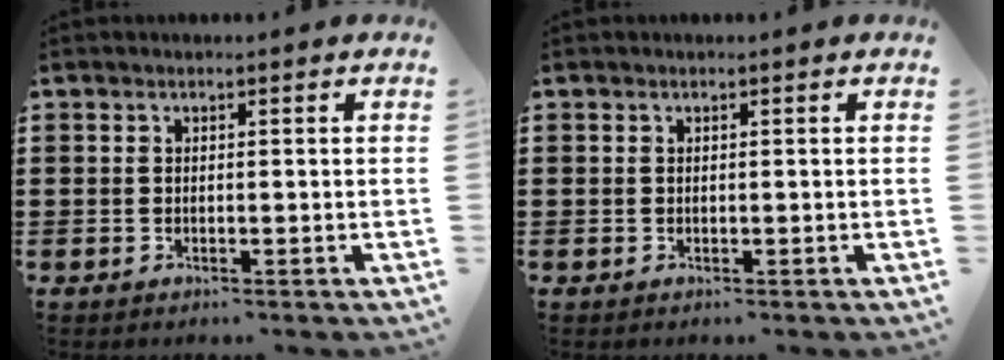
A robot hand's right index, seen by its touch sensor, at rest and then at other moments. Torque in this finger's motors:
{"motor_torque": [0.00, 0.00, 0.00, 0.00]}